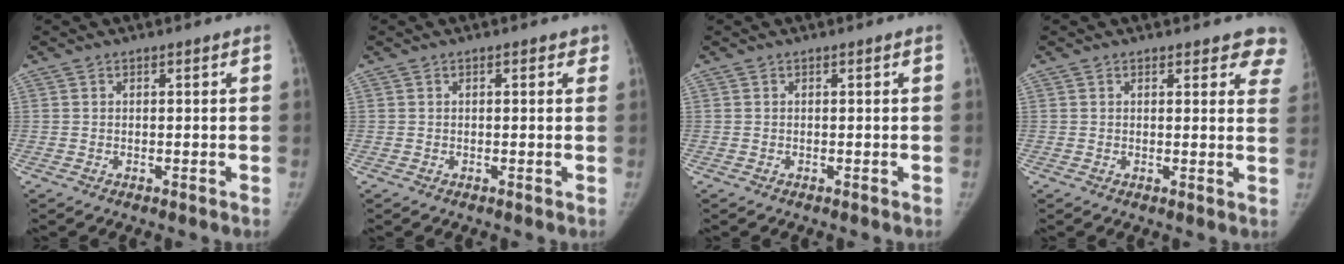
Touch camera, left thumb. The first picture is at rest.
{"total": 1.5, "force": [0.7, 0.8, 1.0], "torque": [0.000, 0.002, 0.005]}
{"total": 0.0}
{"total": 7.4, "force": [6.2, 2.9, 2.7], "torque": [0.019, -0.023, 0.047]}